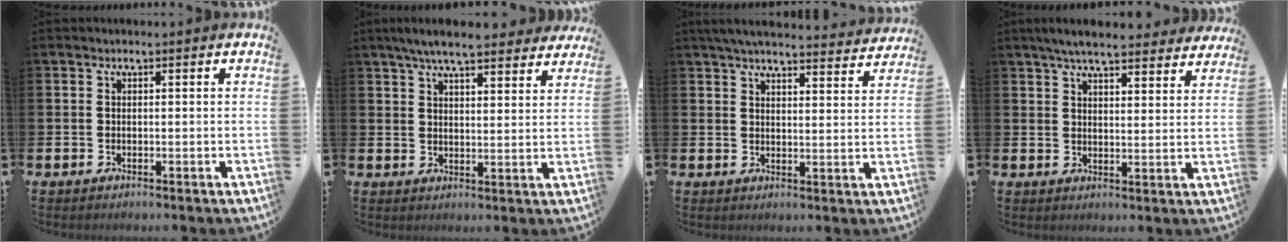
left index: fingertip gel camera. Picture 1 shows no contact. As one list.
[{"total": 6.6, "force": [6.1, 0.9, 2.3], "torque": [-0.053, -0.025, 0.108]}, {"total": 5.3, "force": [5.0, 0.6, 1.4], "torque": [-0.041, -0.028, 0.090]}, {"total": 6.1, "force": [5.7, 0.8, 1.9], "torque": [-0.042, -0.026, 0.100]}]